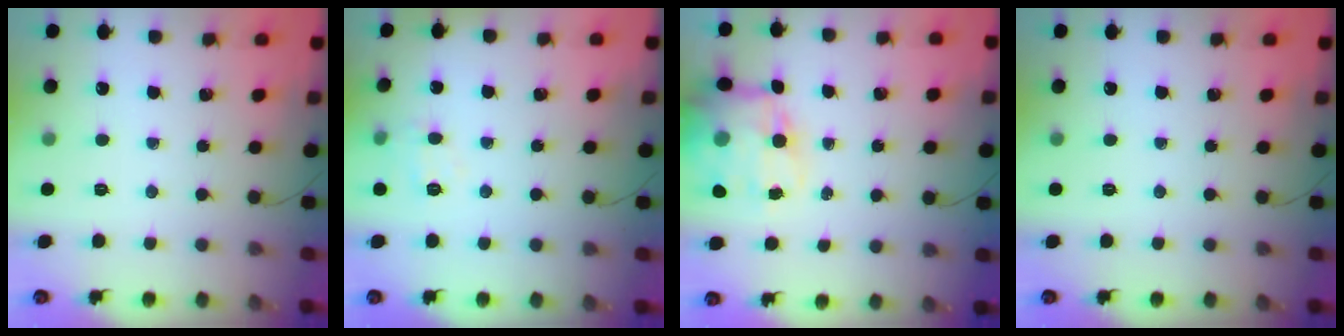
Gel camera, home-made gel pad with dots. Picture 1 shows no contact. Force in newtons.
{"total": 5.1, "press": 4.9, "slide": 1.3}
{"total": 14.3, "press": 13.9, "slide": 3.5}
{"total": 0.0}